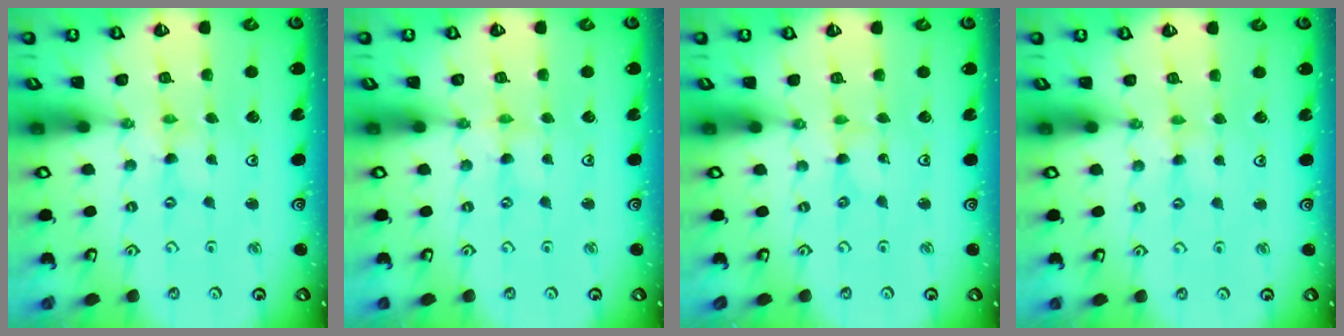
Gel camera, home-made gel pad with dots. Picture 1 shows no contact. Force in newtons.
{"total": 0.0}
{"total": 0.0}
{"total": 2.9, "press": 2.9, "slide": 0.3}